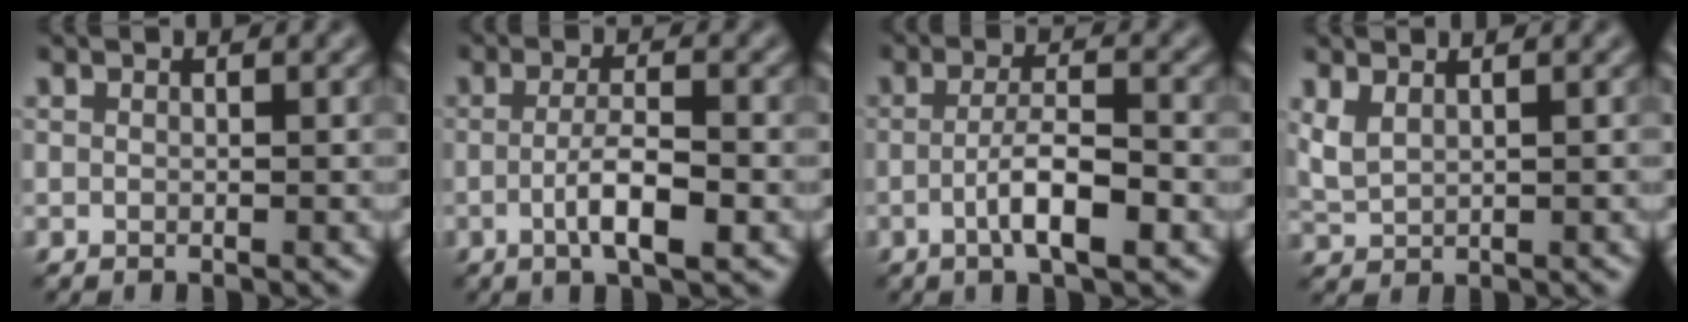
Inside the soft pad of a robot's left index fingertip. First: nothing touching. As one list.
[{"total": 3.9, "force": [-1.0, 0.9, 3.7], "torque": [-0.066, -0.001, -0.019]}, {"total": 4.5, "force": [-1.3, 1.0, 4.2], "torque": [-0.072, 0.004, -0.026]}, {"total": 1.9, "force": [1.2, 0.7, 1.2], "torque": [-0.035, 0.000, 0.030]}]